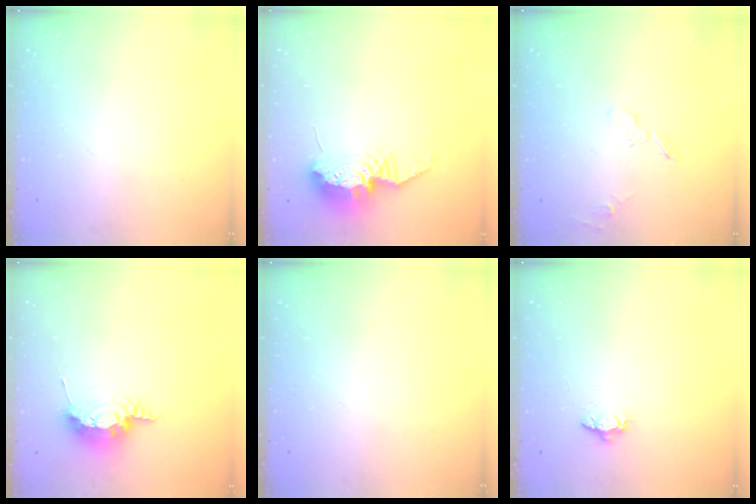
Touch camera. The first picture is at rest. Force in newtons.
{"total": 11.9, "press": 11.8, "slide": 1.1}
{"total": 5.5, "press": 5.4, "slide": 1.2}
{"total": 8.5, "press": 8.3, "slide": 1.8}
{"total": 0.0}
{"total": 3.5, "press": 3.5, "slide": 0.4}